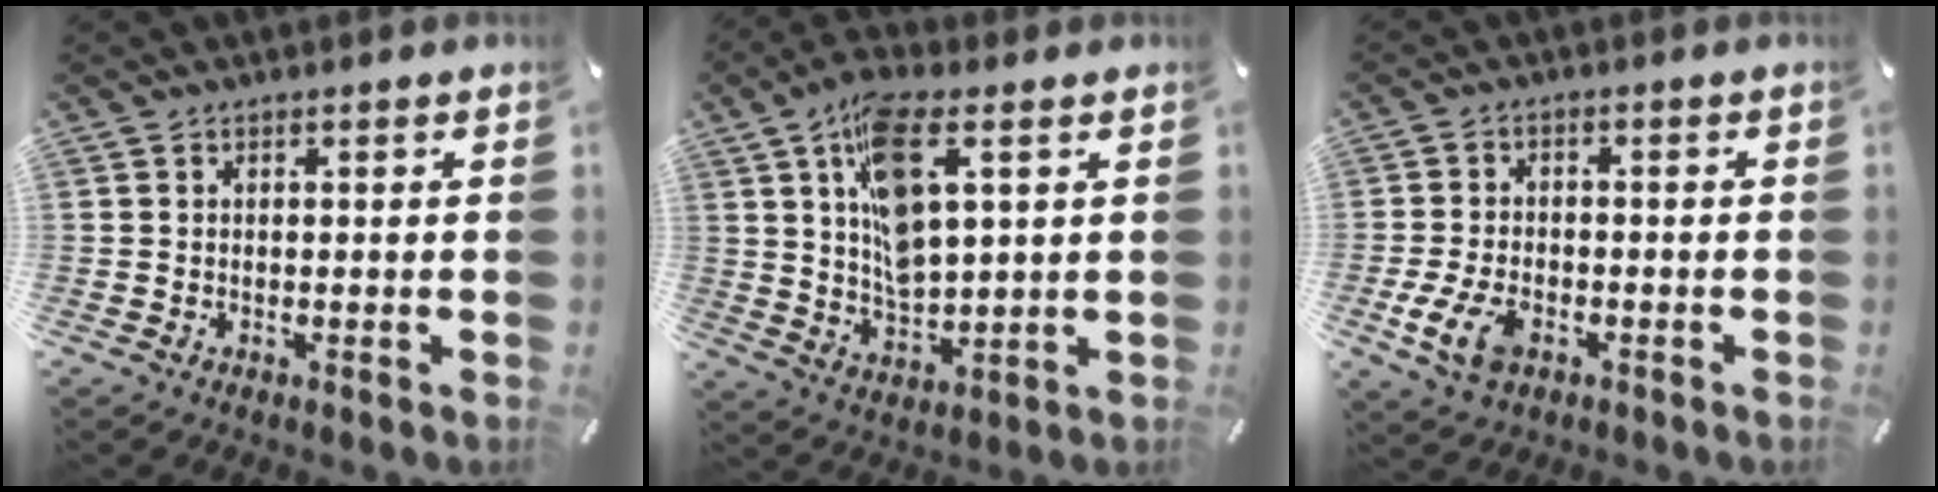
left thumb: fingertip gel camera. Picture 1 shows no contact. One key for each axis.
{"total": 13.2, "fx": 5.0, "fy": 6.3, "fz": 10.4, "tx": -0.196, "ty": -0.007, "tz": 0.088}
{"total": 8.1, "fx": -3.3, "fy": 5.0, "fz": 5.4, "tx": -0.128, "ty": 0.004, "tz": -0.062}